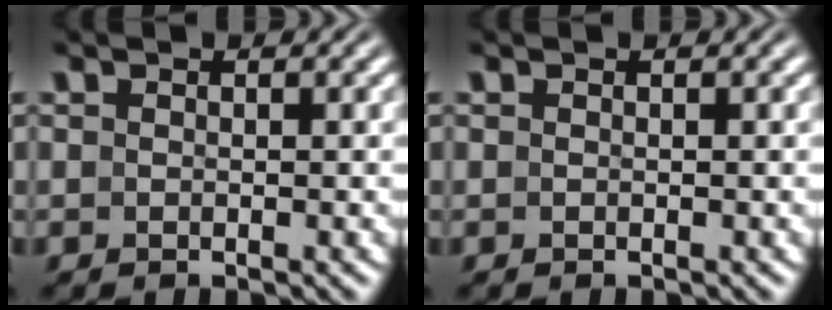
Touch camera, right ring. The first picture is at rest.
{"total": 0.0}